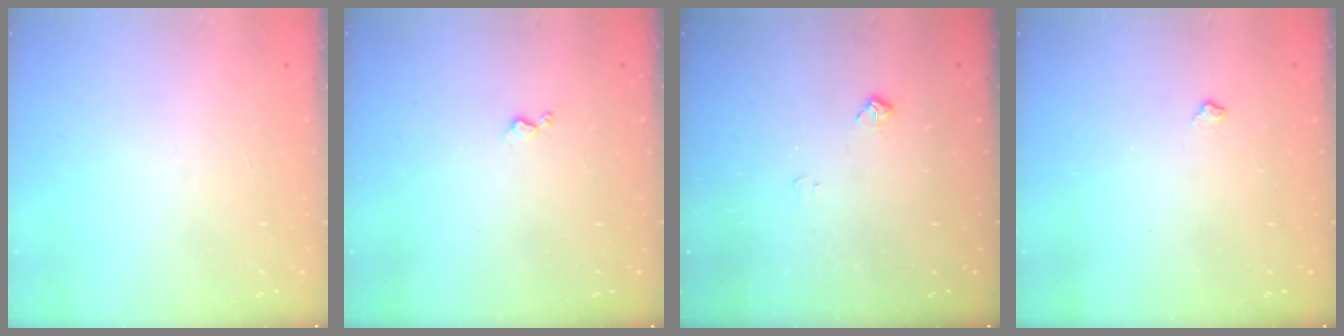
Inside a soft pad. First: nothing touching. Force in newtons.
{"total": 3.5, "press": 3.5, "slide": 0.6}
{"total": 4.9, "press": 4.8, "slide": 0.8}
{"total": 4.4, "press": 4.4, "slide": 0.6}